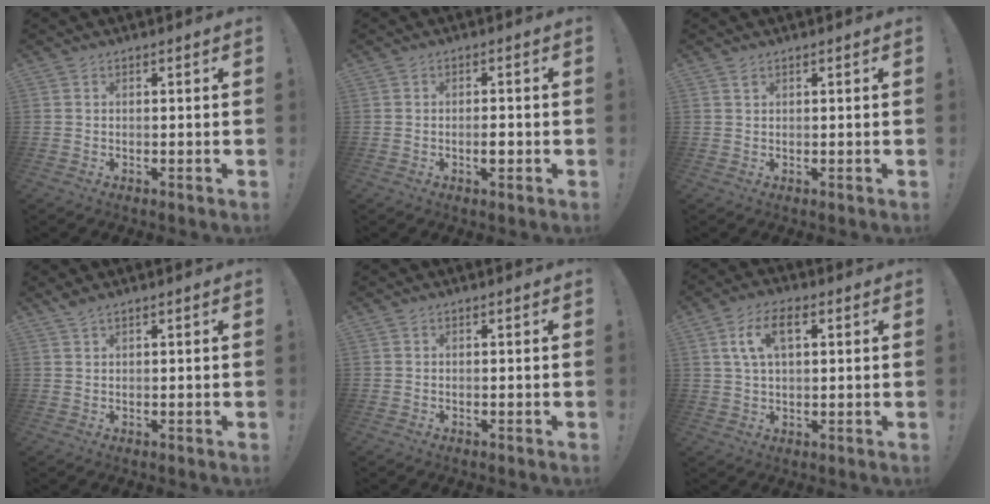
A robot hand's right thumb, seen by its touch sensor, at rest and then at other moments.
{"total": 2.4, "force": [-1.0, 1.0, 2.0], "torque": [-0.016, -0.001, -0.019]}
{"total": 0.9, "force": [0.7, 0.4, 0.5], "torque": [-0.003, -0.002, 0.011]}
{"total": 1.8, "force": [1.4, 0.3, 1.1], "torque": [-0.025, -0.003, 0.027]}
{"total": 0.0}
{"total": 9.1, "force": [3.0, 4.9, 7.1], "torque": [-0.127, 0.007, 0.052]}